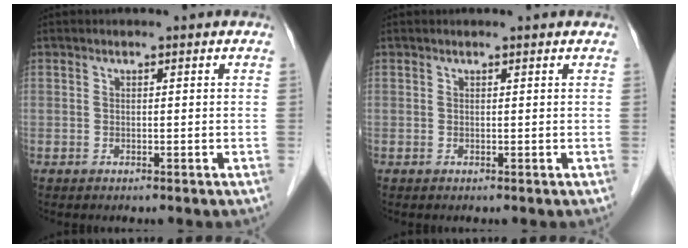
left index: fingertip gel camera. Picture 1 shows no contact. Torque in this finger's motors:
{"motor_torque": [0.05, -0.03, 0.03, 0.01]}